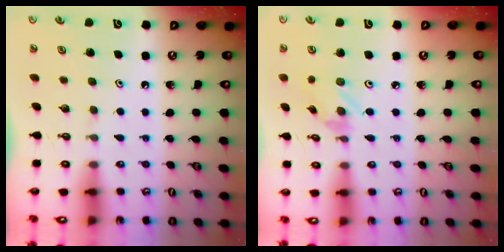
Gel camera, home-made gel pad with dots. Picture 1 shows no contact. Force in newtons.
{"total": 1.3, "press": 1.3, "slide": 0.1}